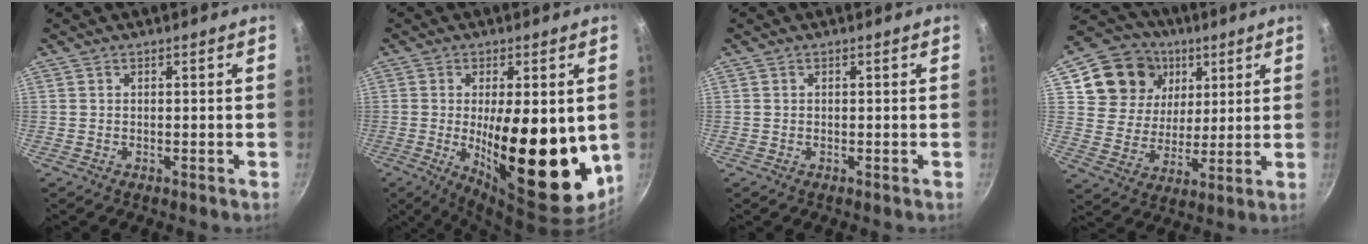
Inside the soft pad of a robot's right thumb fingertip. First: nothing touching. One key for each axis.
{"total": 20.2, "fx": -1.2, "fy": 7.4, "fz": 18.8, "tx": -0.254, "ty": -0.026, "tz": -0.009}
{"total": 0.0}
{"total": 16.0, "fx": 6.6, "fy": 13.0, "fz": 6.4, "tx": -0.087, "ty": -0.015, "tz": 0.117}